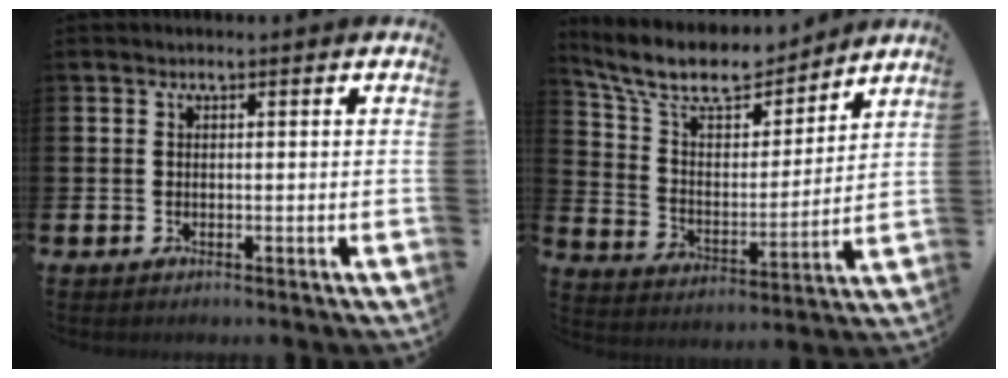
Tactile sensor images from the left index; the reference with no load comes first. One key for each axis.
{"total": 11.1, "fx": 10.0, "fy": 3.4, "fz": 3.5, "tx": -0.110, "ty": -0.066, "tz": 0.175}